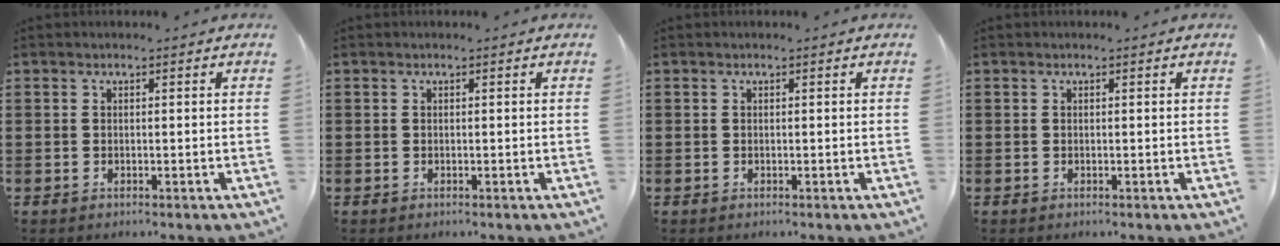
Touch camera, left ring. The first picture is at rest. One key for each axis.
{"total": 0.0}
{"total": 0.0}
{"total": 0.0}